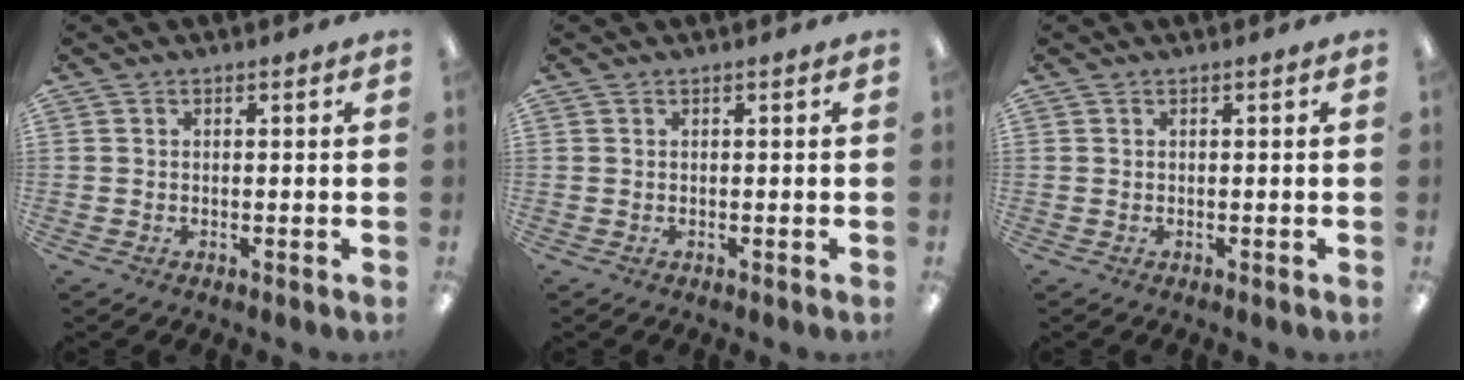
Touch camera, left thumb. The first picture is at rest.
{"total": 0.0}
{"total": 0.0}